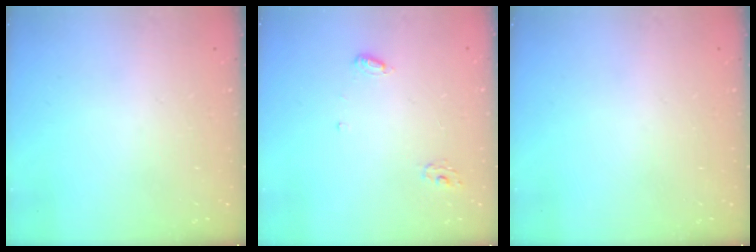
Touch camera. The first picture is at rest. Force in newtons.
{"total": 4.7, "press": 4.7, "slide": 0.4}
{"total": 0.0}